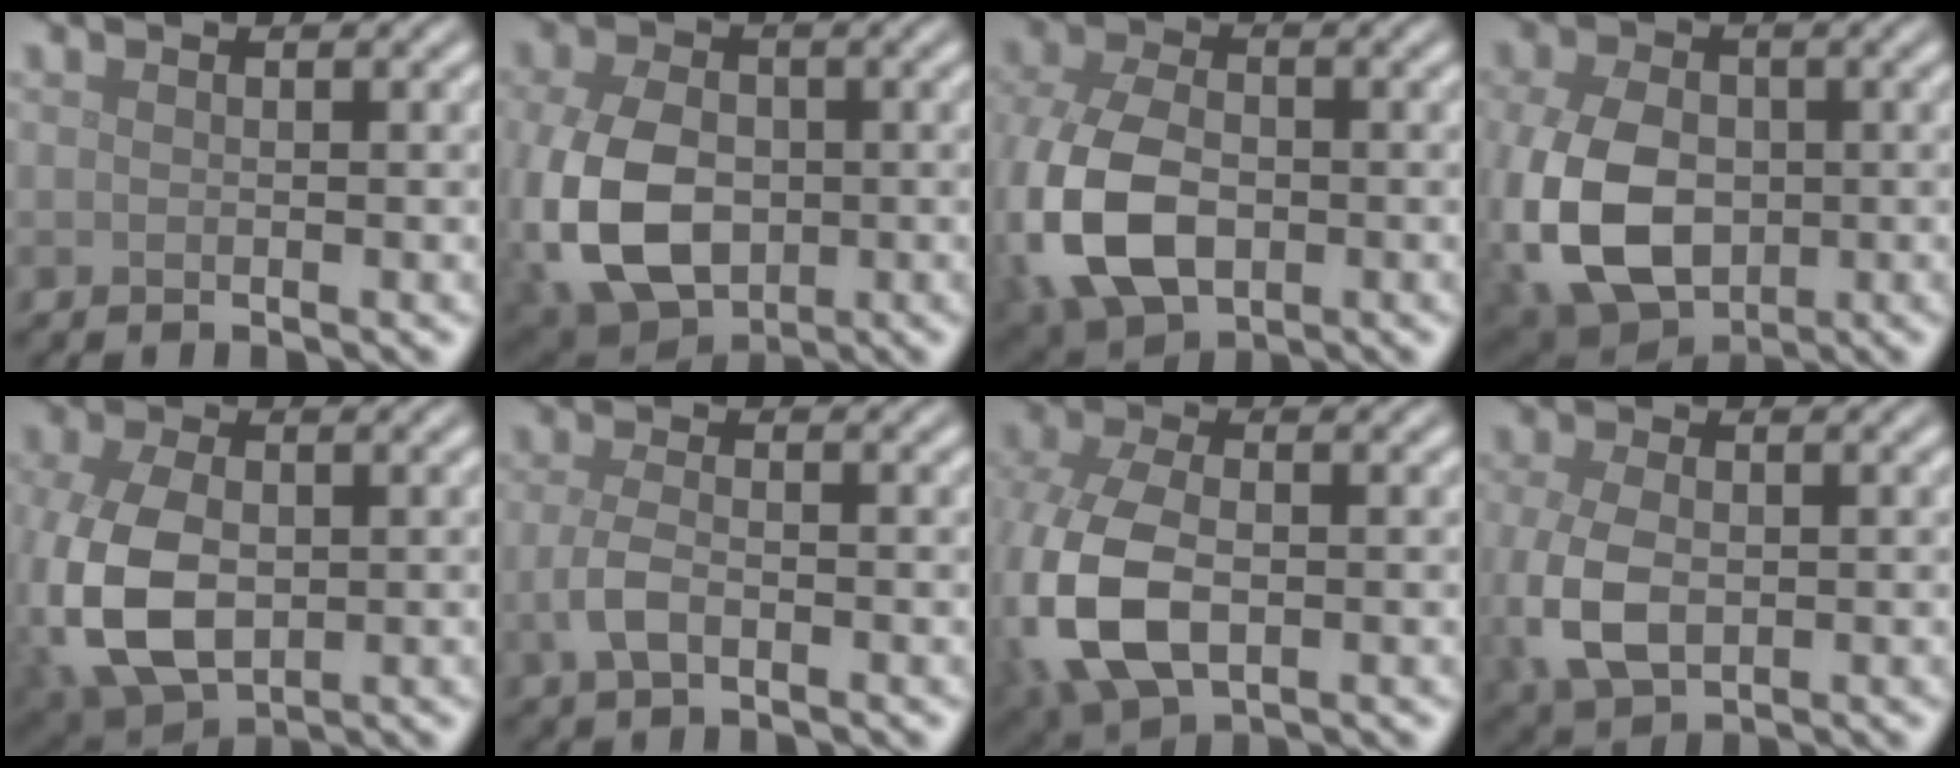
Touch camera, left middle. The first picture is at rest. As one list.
[{"total": 10.3, "force": [-1.9, 7.1, 7.2], "torque": [-0.175, -0.015, -0.041]}, {"total": 10.3, "force": [-2.4, 6.8, 7.4], "torque": [-0.192, -0.020, -0.052]}, {"total": 10.7, "force": [-1.8, 7.4, 7.5], "torque": [-0.182, -0.017, -0.041]}, {"total": 8.4, "force": [-1.3, 5.3, 6.4], "torque": [-0.161, -0.016, -0.017]}, {"total": 2.4, "force": [-0.7, 1.2, 2.0], "torque": [-0.047, -0.003, -0.016]}, {"total": 9.7, "force": [-1.8, 6.0, 7.3], "torque": [-0.201, -0.020, -0.032]}, {"total": 5.3, "force": [-0.6, 3.5, 4.0], "torque": [-0.105, -0.013, -0.008]}]